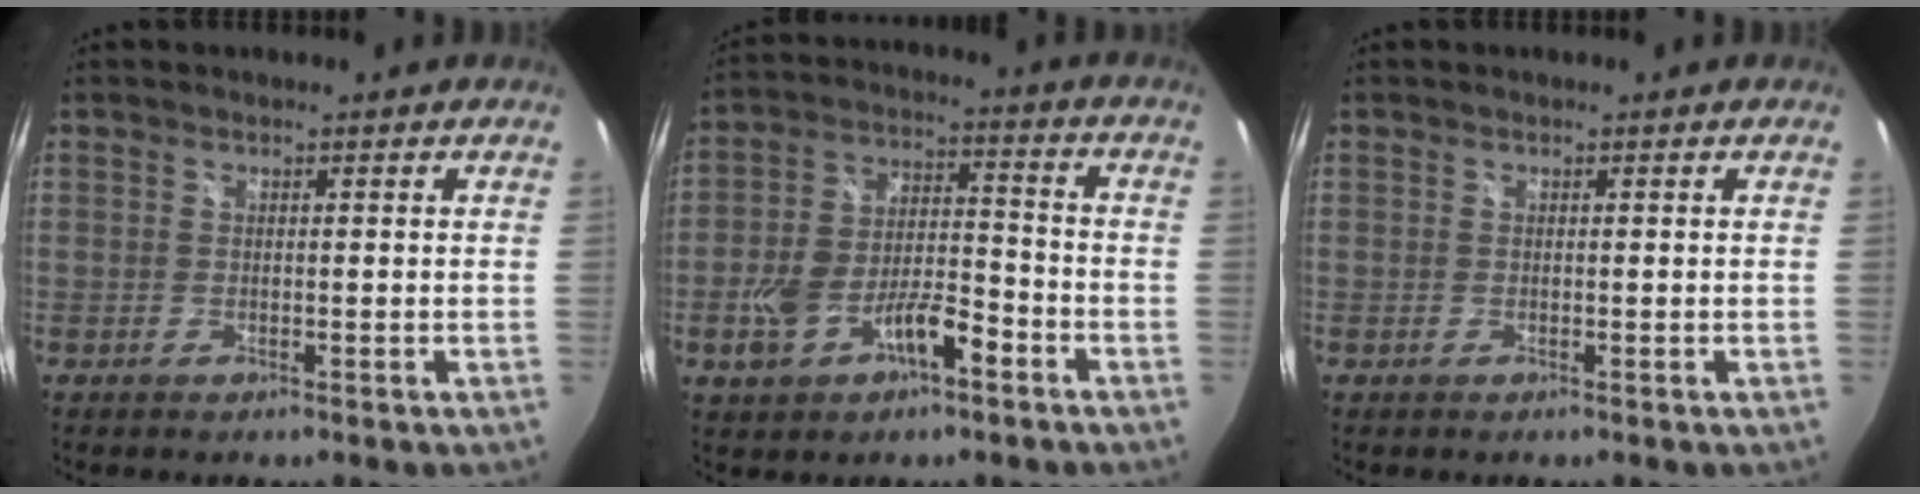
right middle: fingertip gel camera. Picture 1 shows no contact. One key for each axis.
{"total": 12.3, "fx": -6.0, "fy": 6.2, "fz": 8.8, "tx": -0.180, "ty": 0.013, "tz": -0.097}
{"total": 0.0}